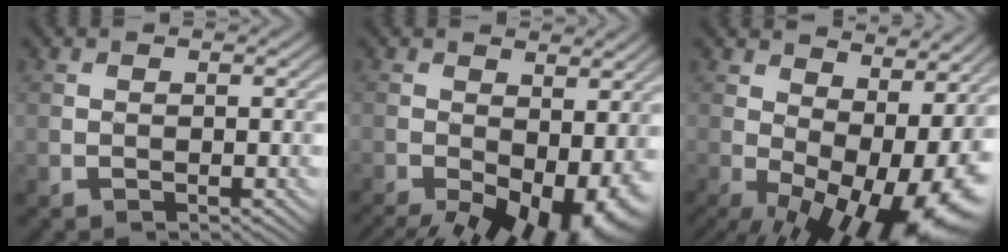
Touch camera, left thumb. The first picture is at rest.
{"total": 13.3, "force": [-5.9, 6.3, 10.1], "torque": [-0.168, -0.048, -0.067]}
{"total": 14.7, "force": [-0.3, 7.1, 12.9], "torque": [-0.199, -0.013, 0.022]}